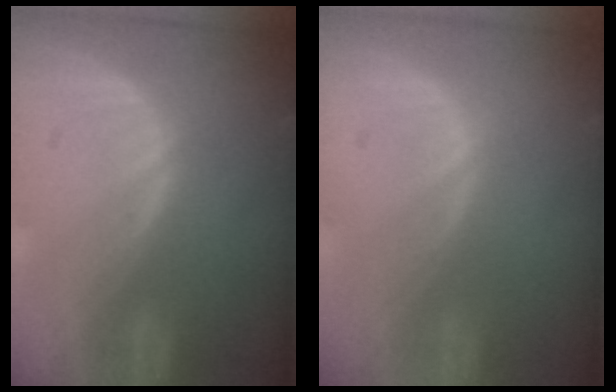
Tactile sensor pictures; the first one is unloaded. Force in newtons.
{"total": 0.0}